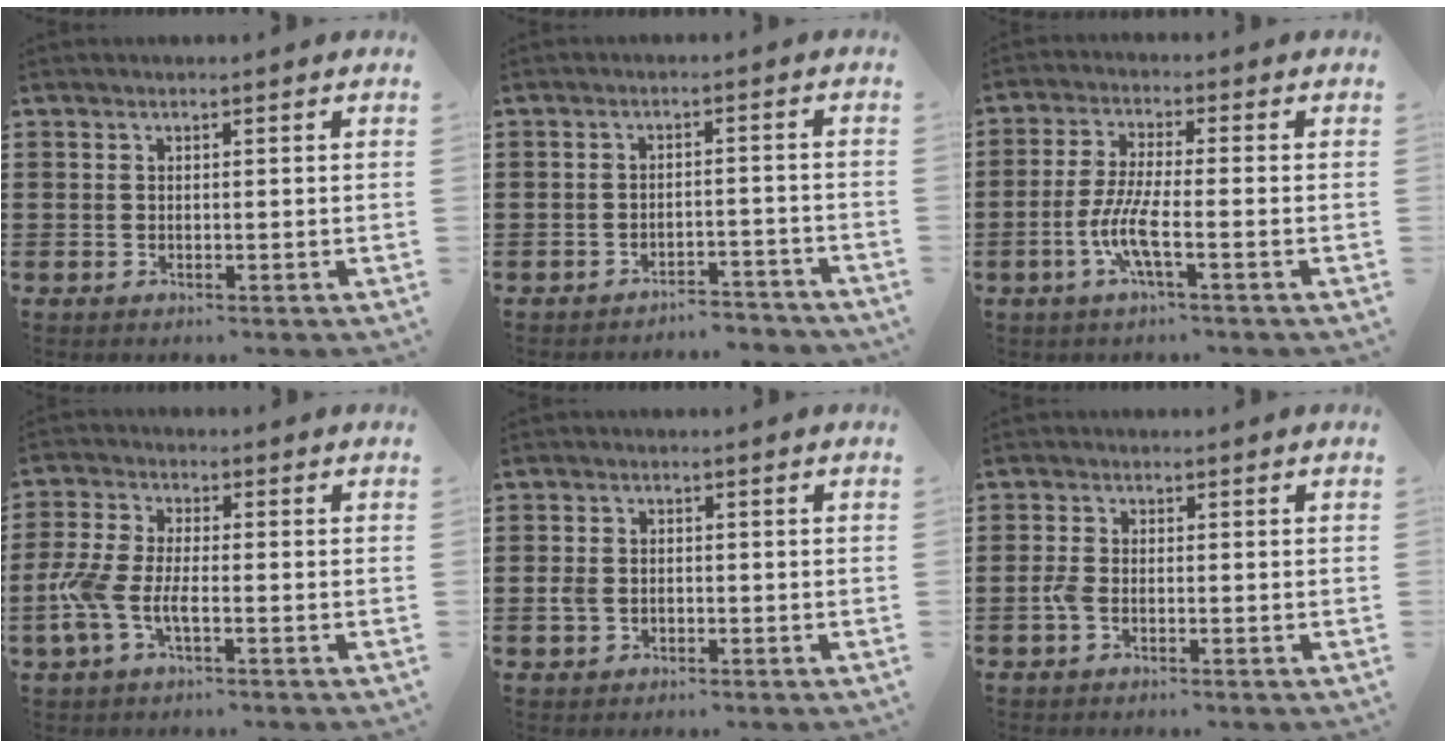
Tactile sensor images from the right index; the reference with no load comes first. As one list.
[{"total": 3.3, "force": [-3.3, 0.1, 0.4], "torque": [-0.012, -0.001, -0.068]}, {"total": 6.7, "force": [-2.5, 1.1, 6.1], "torque": [-0.138, -0.014, -0.054]}, {"total": 6.1, "force": [-2.0, 2.3, 5.2], "torque": [-0.138, -0.012, -0.046]}, {"total": 2.4, "force": [-0.7, 1.8, 1.3], "torque": [-0.042, -0.001, -0.020]}, {"total": 2.1, "force": [-0.9, 1.0, 1.7], "torque": [-0.046, -0.004, -0.020]}]